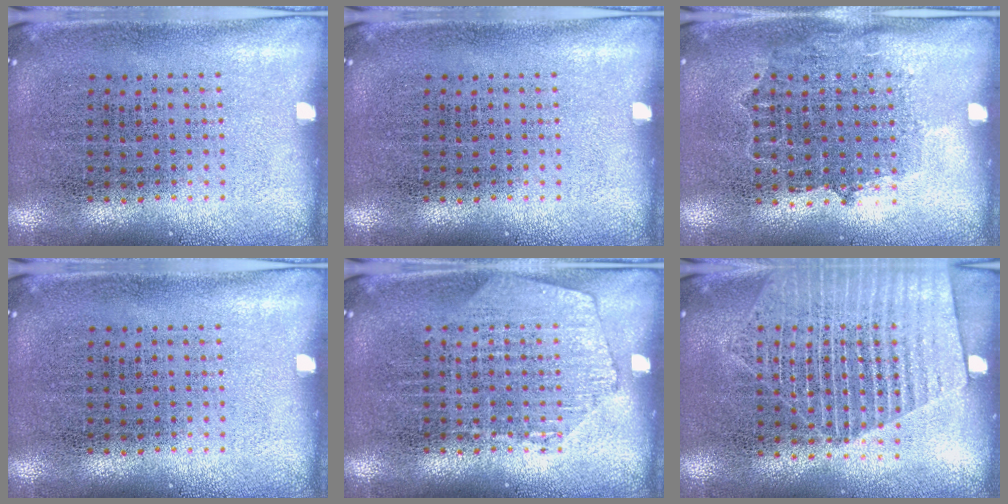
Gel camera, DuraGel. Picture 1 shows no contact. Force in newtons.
{"total": 0.0}
{"total": 0.8, "press": 0.7, "slide": 0.4}
{"total": 0.0}
{"total": 1.5, "press": 1.5, "slide": 0.3}
{"total": 1.8, "press": 1.6, "slide": 0.9}